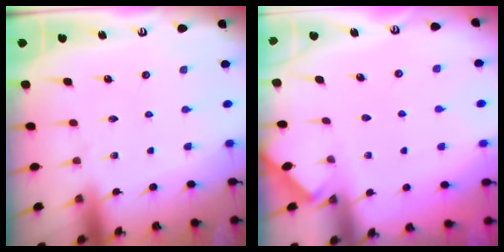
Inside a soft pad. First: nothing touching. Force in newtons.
{"total": 1.9, "press": 1.8, "slide": 0.3}